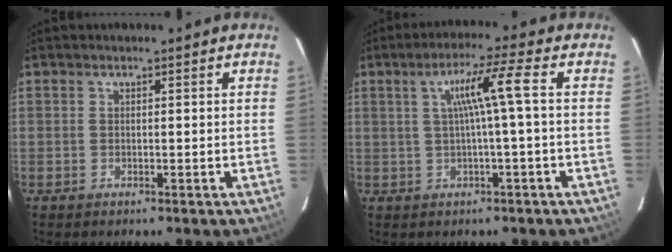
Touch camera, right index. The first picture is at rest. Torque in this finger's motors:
{"motor_torque": [0.77, 0.12, 0.40, 0.11]}